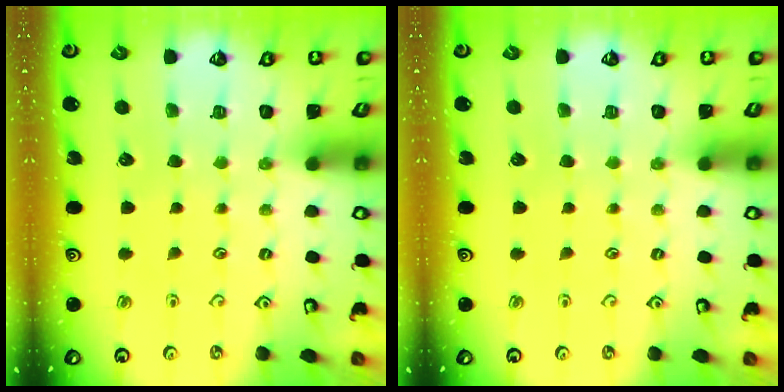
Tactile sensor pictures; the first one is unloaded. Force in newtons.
{"total": 0.0}